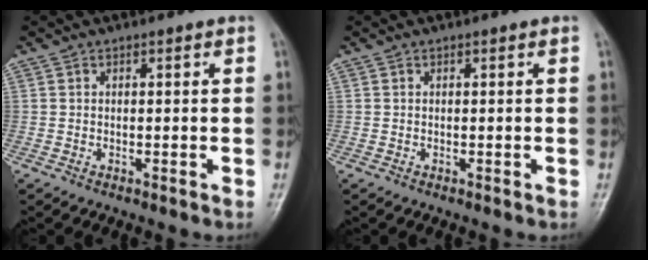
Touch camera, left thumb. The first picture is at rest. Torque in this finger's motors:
{"motor_torque": [-0.04, -0.01, -0.02, 0.00, 0.00]}